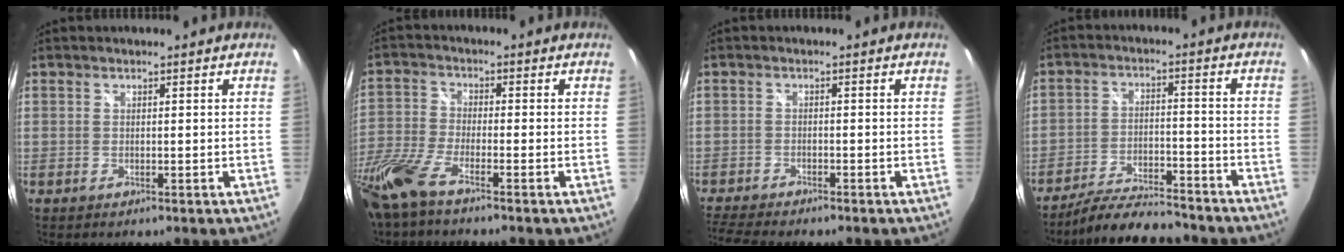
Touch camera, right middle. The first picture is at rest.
{"total": 10.7, "force": [-8.0, 2.1, 6.8], "torque": [-0.165, -0.025, -0.166]}
{"total": 7.0, "force": [-6.3, 0.7, 2.9], "torque": [-0.081, -0.022, -0.108]}
{"total": 11.7, "force": [-10.7, 2.1, 4.2], "torque": [-0.100, -0.002, -0.169]}